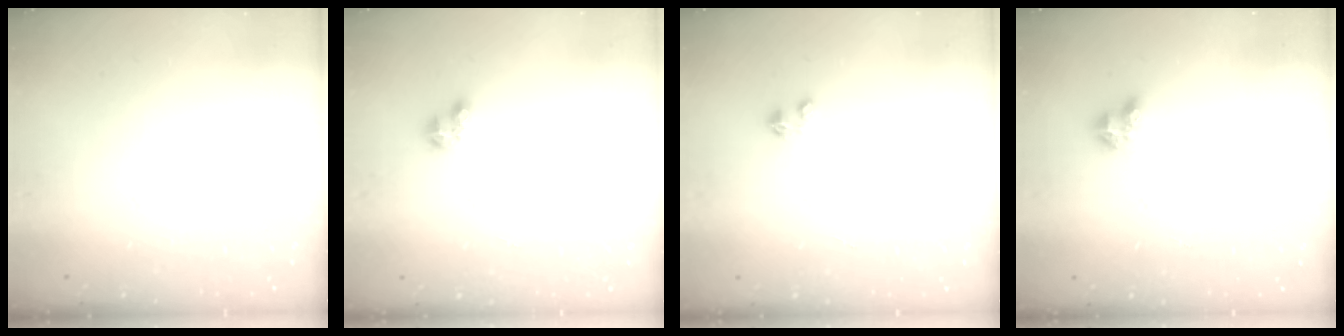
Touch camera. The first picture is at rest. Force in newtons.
{"total": 2.7, "press": 2.6, "slide": 0.5}
{"total": 0.8, "press": 0.7, "slide": 0.3}
{"total": 4.1, "press": 4.0, "slide": 0.7}